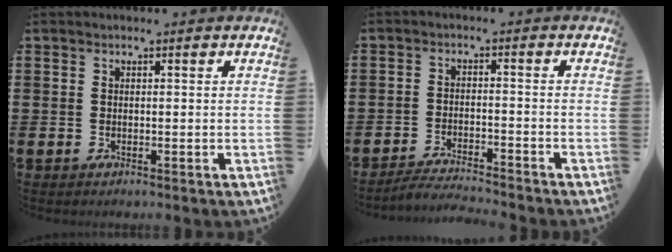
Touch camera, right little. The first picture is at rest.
{"total": 2.8, "force": [-2.8, -0.2, 0.4], "torque": [-0.008, 0.003, -0.058]}